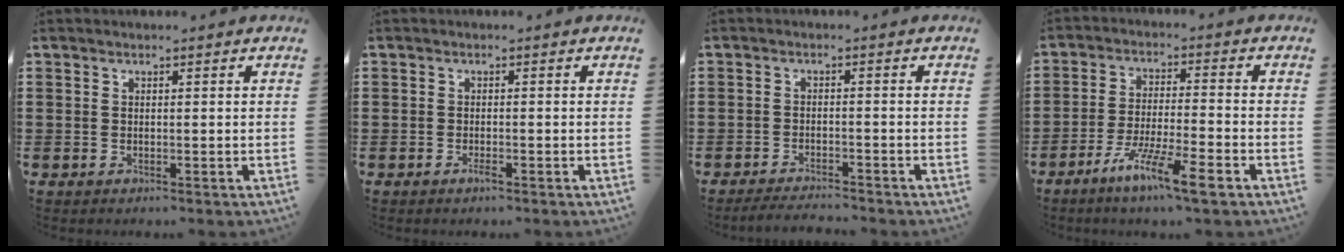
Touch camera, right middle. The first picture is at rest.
{"total": 1.0, "force": [-0.6, 0.2, 0.7], "torque": [-0.015, -0.002, -0.010]}
{"total": 2.5, "force": [-2.5, 0.0, 0.4], "torque": [-0.009, 0.000, -0.051]}
{"total": 8.0, "force": [-5.7, 0.5, 5.7], "torque": [-0.108, -0.006, -0.106]}